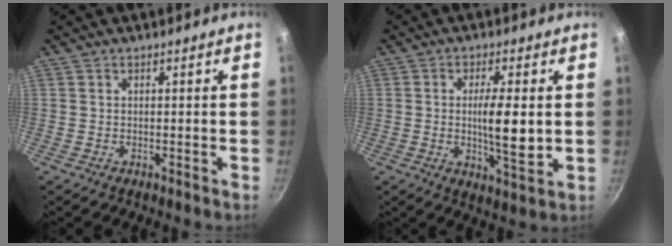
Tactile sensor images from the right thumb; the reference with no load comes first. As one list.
[{"total": 8.9, "force": [0.1, 2.2, 8.6], "torque": [-0.147, -0.008, 0.005]}]